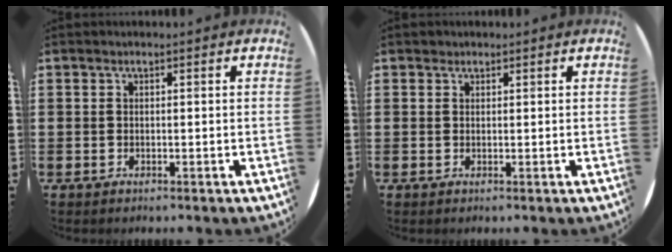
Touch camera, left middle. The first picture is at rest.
{"total": 0.5, "force": [0.5, 0.3, 0.0], "torque": [0.009, 0.000, 0.008]}